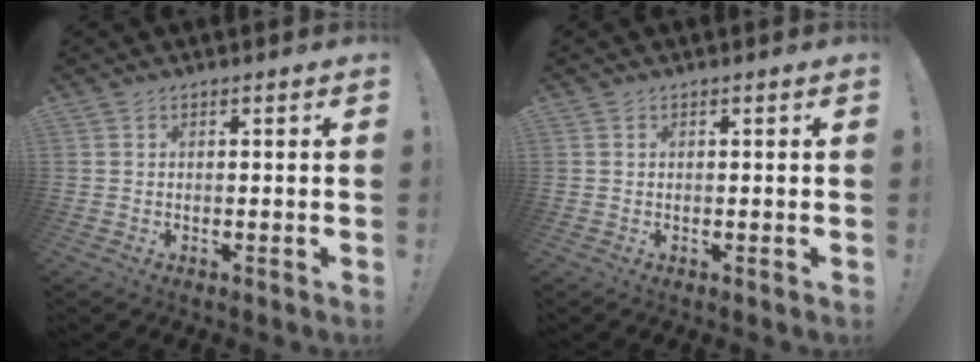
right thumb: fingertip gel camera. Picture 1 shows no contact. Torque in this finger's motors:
{"motor_torque": [-0.29, 0.09, -0.13, 0.14, 0.00]}